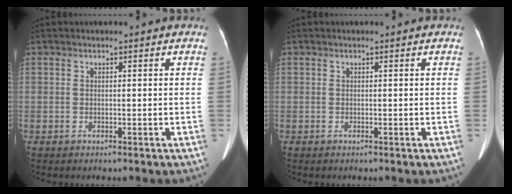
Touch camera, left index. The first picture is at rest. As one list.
[{"total": 0.0}]